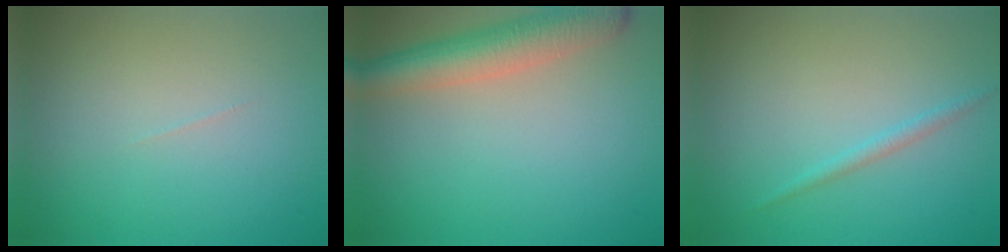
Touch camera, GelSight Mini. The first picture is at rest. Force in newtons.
{"total": 5.7, "press": 5.7, "slide": 0.3}
{"total": 1.1, "press": 1.1, "slide": 0.1}